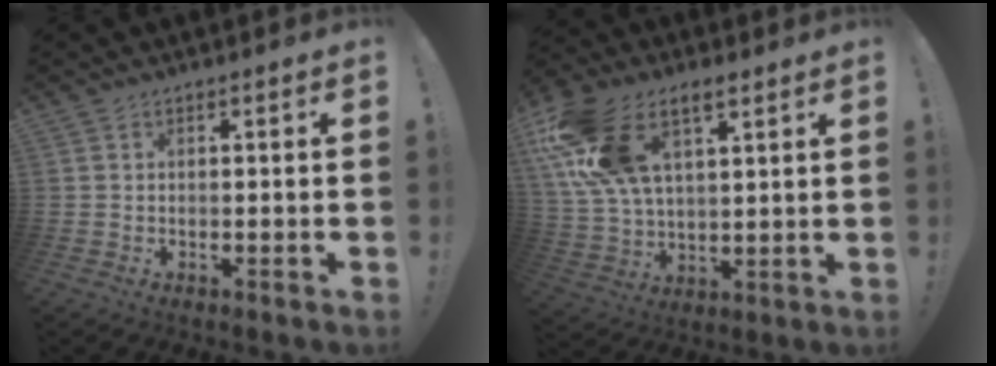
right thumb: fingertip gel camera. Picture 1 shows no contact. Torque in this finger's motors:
{"motor_torque": [1.25, 3.75, 1.02, -0.27, 0.77]}